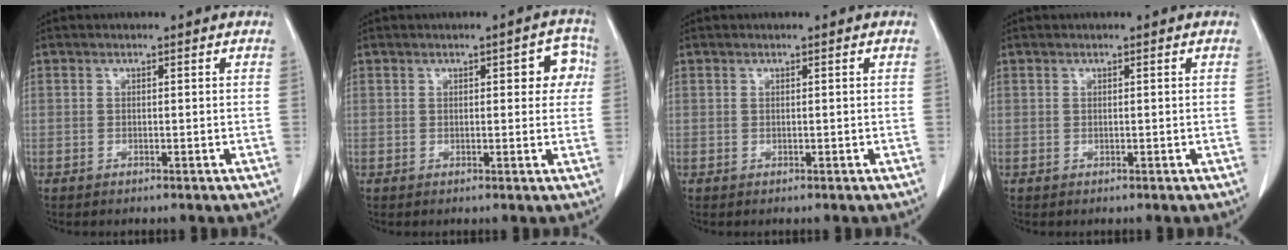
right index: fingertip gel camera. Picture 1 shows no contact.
{"total": 4.5, "force": [1.1, 2.0, 3.9], "torque": [-0.030, 0.018, 0.008]}
{"total": 0.0}
{"total": 0.0}